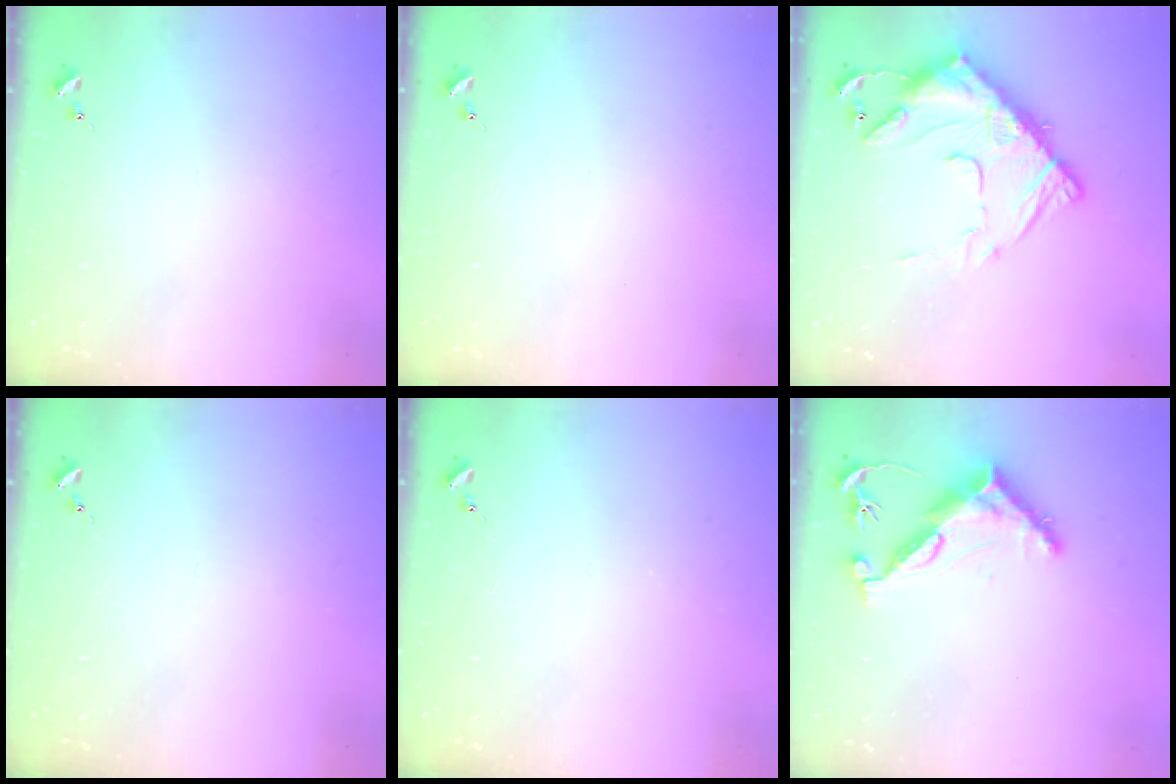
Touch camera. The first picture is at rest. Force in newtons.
{"total": 0.0}
{"total": 16.8, "press": 16.7, "slide": 1.2}
{"total": 0.0}
{"total": 0.0}
{"total": 11.7, "press": 11.7, "slide": 1.0}